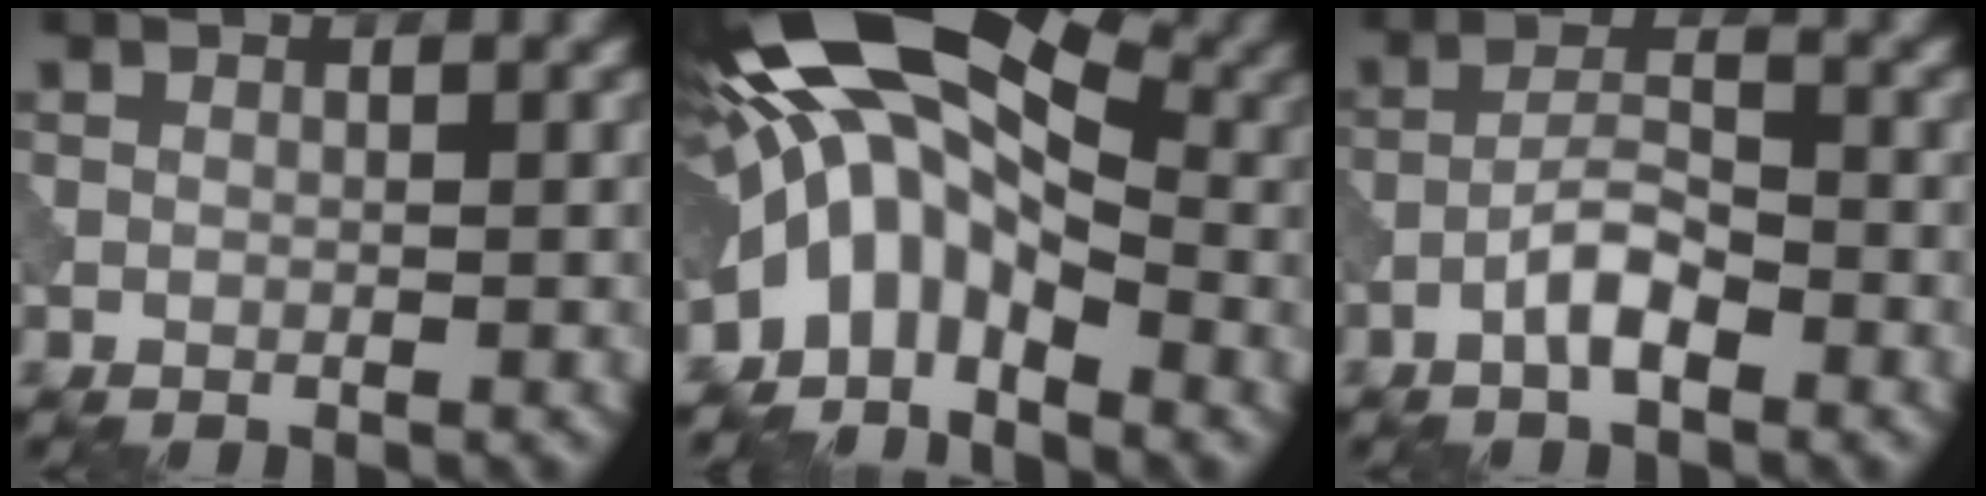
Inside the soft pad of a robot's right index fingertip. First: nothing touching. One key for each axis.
{"total": 12.4, "fx": -0.7, "fy": 6.7, "fz": 10.4, "tx": -0.167, "ty": 0.025, "tz": -0.031}
{"total": 3.1, "fx": -1.9, "fy": 0.9, "fz": 2.4, "tx": -0.046, "ty": 0.010, "tz": -0.040}